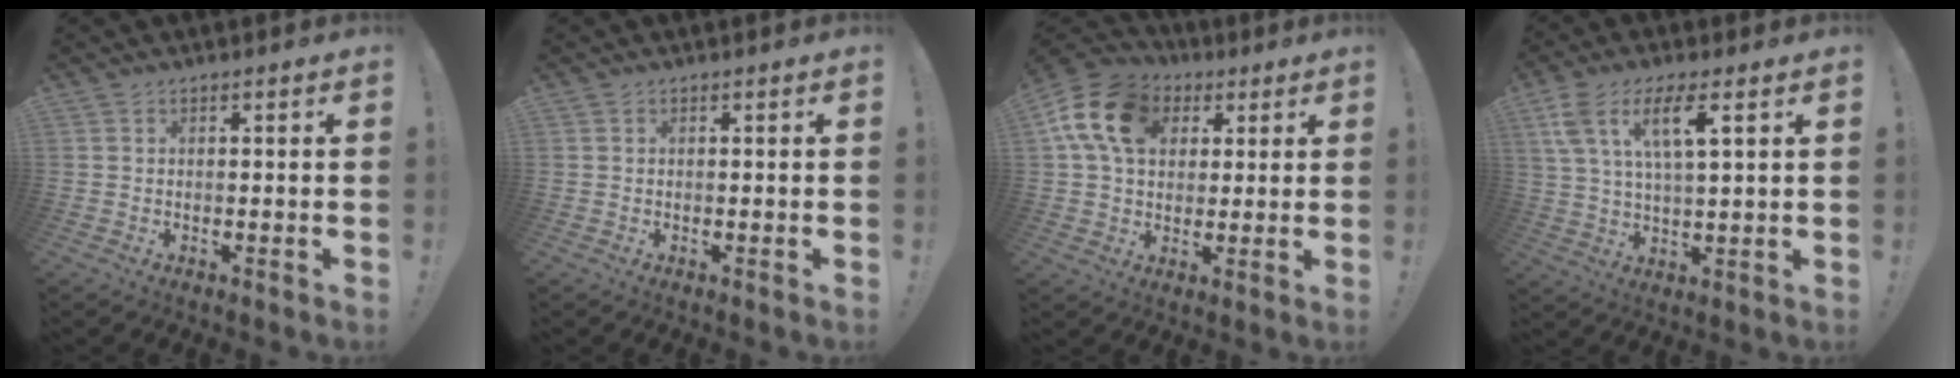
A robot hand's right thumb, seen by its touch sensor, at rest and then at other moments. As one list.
[{"total": 0.0}, {"total": 16.4, "force": [5.4, 12.1, 9.8], "torque": [-0.168, -0.006, 0.104]}, {"total": 11.3, "force": [5.3, 3.5, 9.3], "torque": [-0.170, -0.003, 0.094]}]